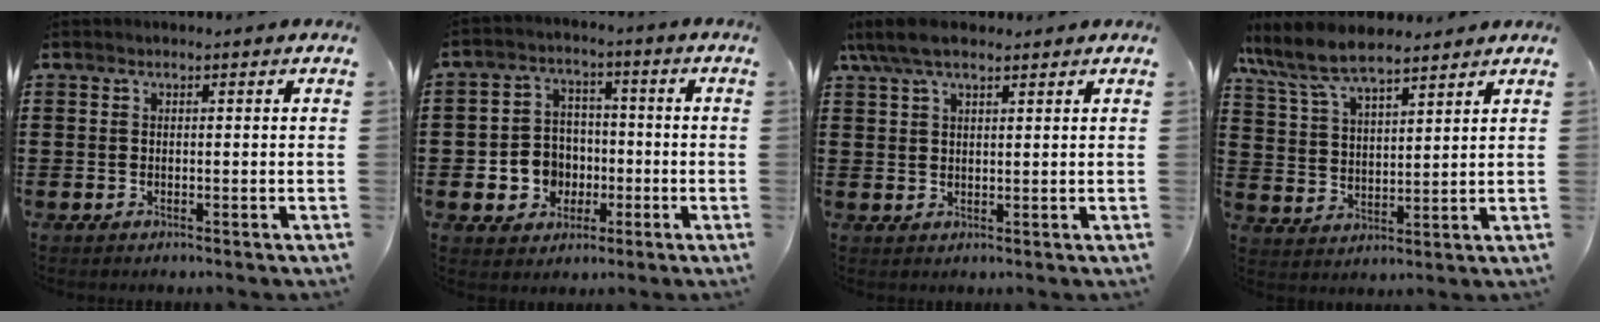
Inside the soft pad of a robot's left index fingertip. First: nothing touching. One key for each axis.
{"total": 6.6, "fx": -1.4, "fy": 6.1, "fz": 2.2, "tx": -0.064, "ty": 0.017, "tz": -0.024}
{"total": 5.5, "fx": 3.8, "fy": 2.0, "fz": 3.5, "tx": -0.083, "ty": 0.002, "tz": 0.069}
{"total": 8.0, "fx": 7.0, "fy": 2.0, "fz": 3.2, "tx": -0.091, "ty": -0.024, "tz": 0.126}